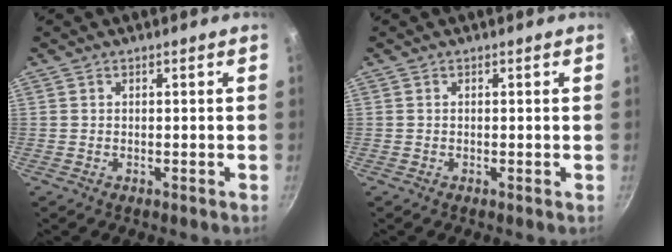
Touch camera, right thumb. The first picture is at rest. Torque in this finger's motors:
{"motor_torque": [0.19, -0.01, -0.06, -0.37, 0.00]}